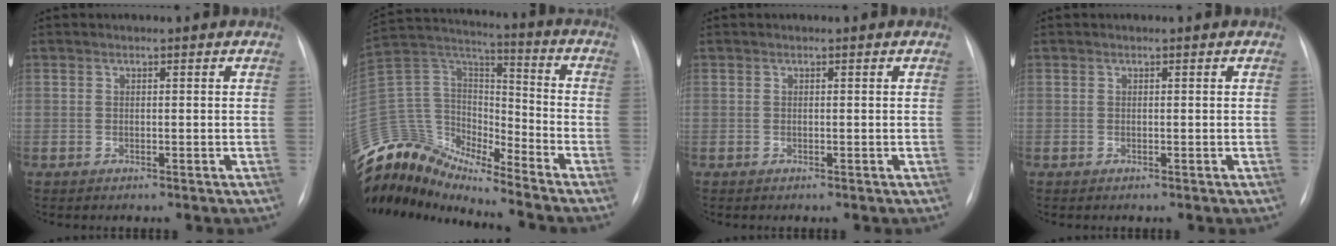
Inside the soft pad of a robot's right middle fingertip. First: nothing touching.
{"total": 17.4, "force": [-16.2, 3.7, 5.2], "torque": [-0.110, 0.059, -0.304]}
{"total": 0.0}
{"total": 0.0}